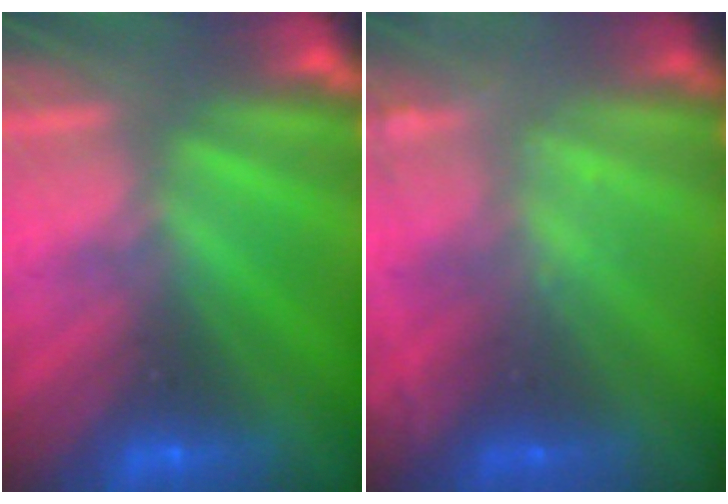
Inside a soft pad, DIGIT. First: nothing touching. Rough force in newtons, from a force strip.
{"total": 2.1}